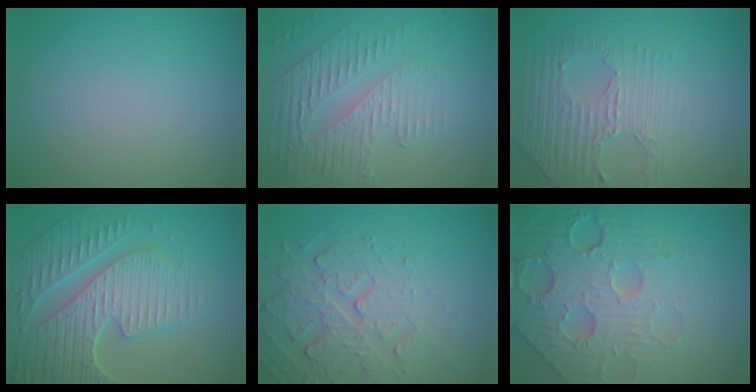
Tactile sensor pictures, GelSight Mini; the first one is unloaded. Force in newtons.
{"total": 5.5, "press": 3.3, "slide": 4.4}
{"total": 4.5, "press": 3.1, "slide": 3.2}
{"total": 7.9, "press": 6.1, "slide": 5.1}
{"total": 5.2, "press": 3.6, "slide": 3.7}
{"total": 8.6, "press": 5.9, "slide": 6.2}